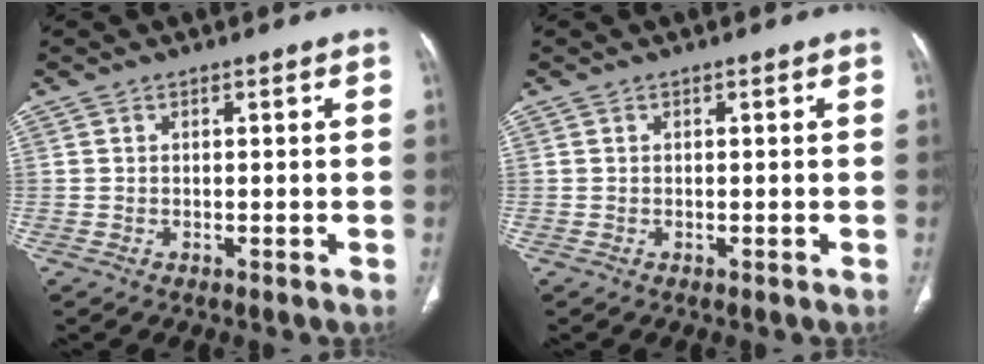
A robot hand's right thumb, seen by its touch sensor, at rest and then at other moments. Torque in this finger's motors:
{"motor_torque": [0.06, 0.06, -0.12, -0.14, 0.03]}